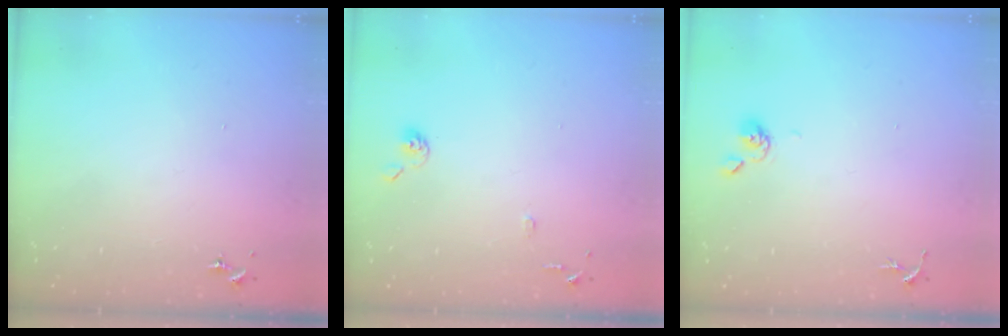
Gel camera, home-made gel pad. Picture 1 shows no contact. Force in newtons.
{"total": 7.0, "press": 7.0, "slide": 0.7}
{"total": 4.4, "press": 4.3, "slide": 0.8}